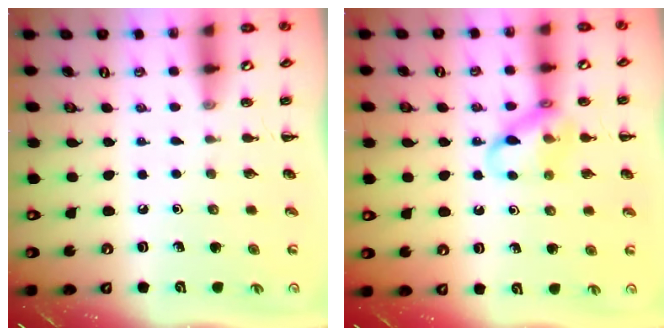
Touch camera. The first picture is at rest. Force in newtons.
{"total": 12.5, "press": 12.4, "slide": 1.7}